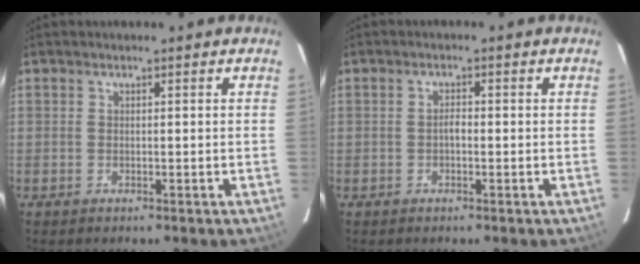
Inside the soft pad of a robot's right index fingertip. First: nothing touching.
{"total": 1.4, "force": [-0.3, 0.7, 1.1], "torque": [-0.020, 0.006, -0.008]}